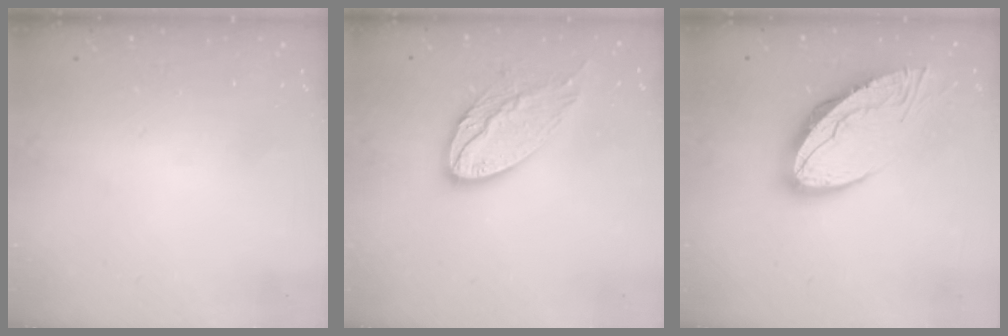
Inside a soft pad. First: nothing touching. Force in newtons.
{"total": 12.9, "press": 12.9, "slide": 1.0}
{"total": 16.0, "press": 16.0, "slide": 1.5}